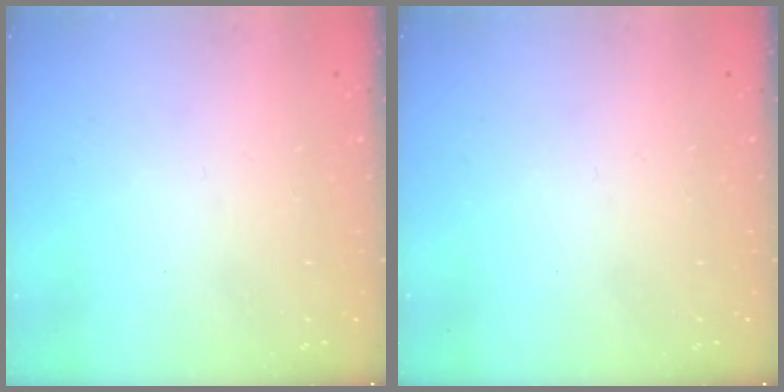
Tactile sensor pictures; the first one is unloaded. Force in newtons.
{"total": 0.0}